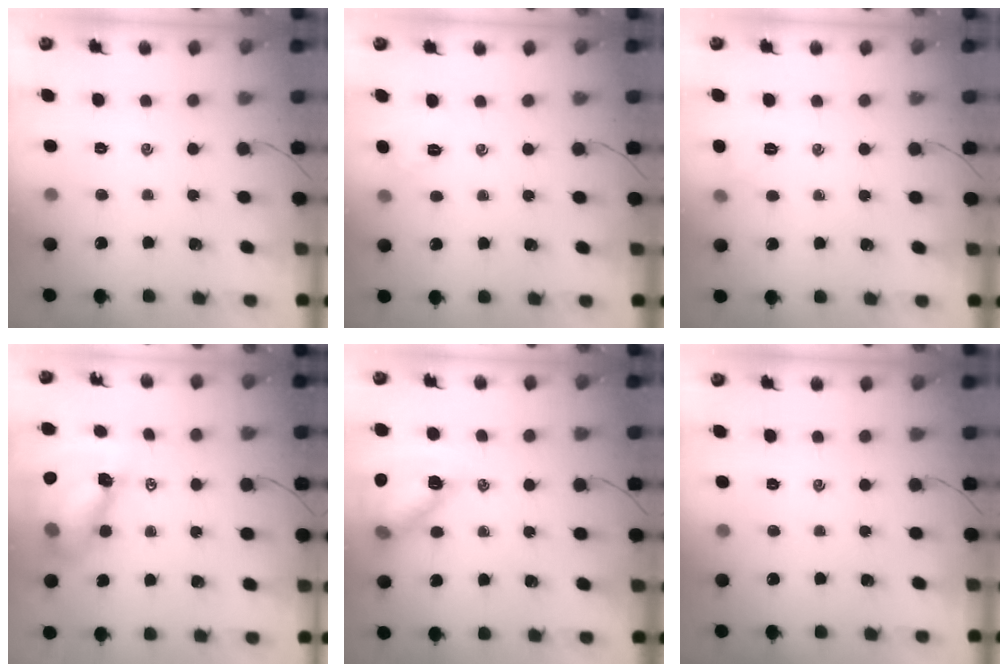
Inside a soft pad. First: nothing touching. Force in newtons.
{"total": 2.4, "press": 2.3, "slide": 0.7}
{"total": 4.4, "press": 4.2, "slide": 1.4}
{"total": 13.3, "press": 12.7, "slide": 4.1}
{"total": 15.5, "press": 15.4, "slide": 1.8}
{"total": 0.0}